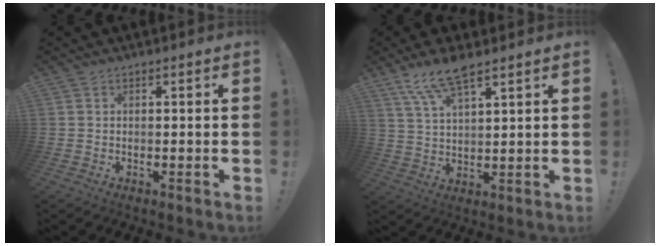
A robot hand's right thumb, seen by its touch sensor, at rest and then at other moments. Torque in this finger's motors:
{"motor_torque": [0.19, 0.21, 0.04, 0.16, 0.07]}